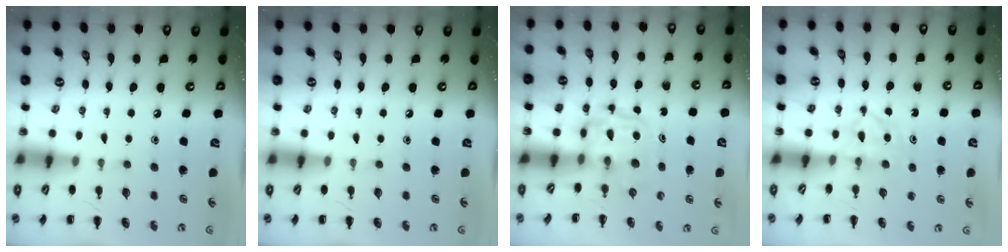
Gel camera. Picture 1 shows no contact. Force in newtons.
{"total": 0.0}
{"total": 3.3, "press": 3.3, "slide": 0.2}
{"total": 3.3, "press": 3.1, "slide": 1.3}